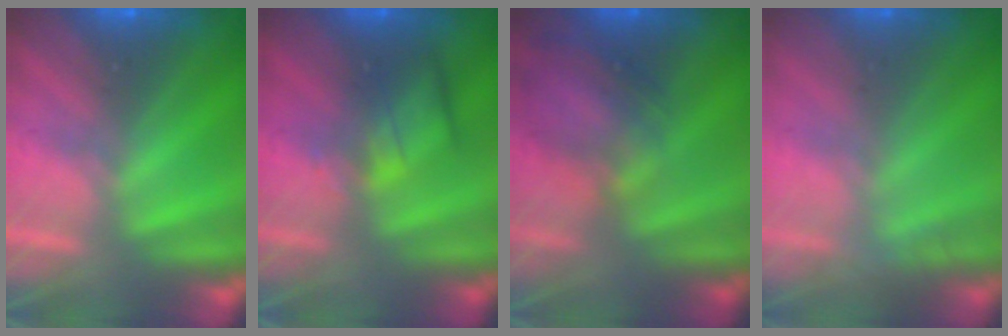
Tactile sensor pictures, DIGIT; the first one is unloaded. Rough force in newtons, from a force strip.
{"total": 2.4}
{"total": 2.1}
{"total": 2.7}